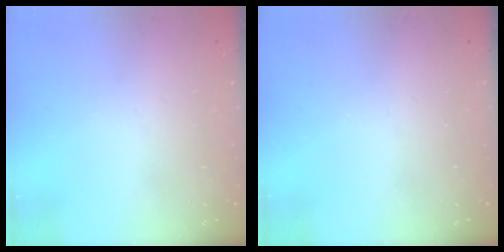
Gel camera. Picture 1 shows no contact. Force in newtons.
{"total": 0.0}